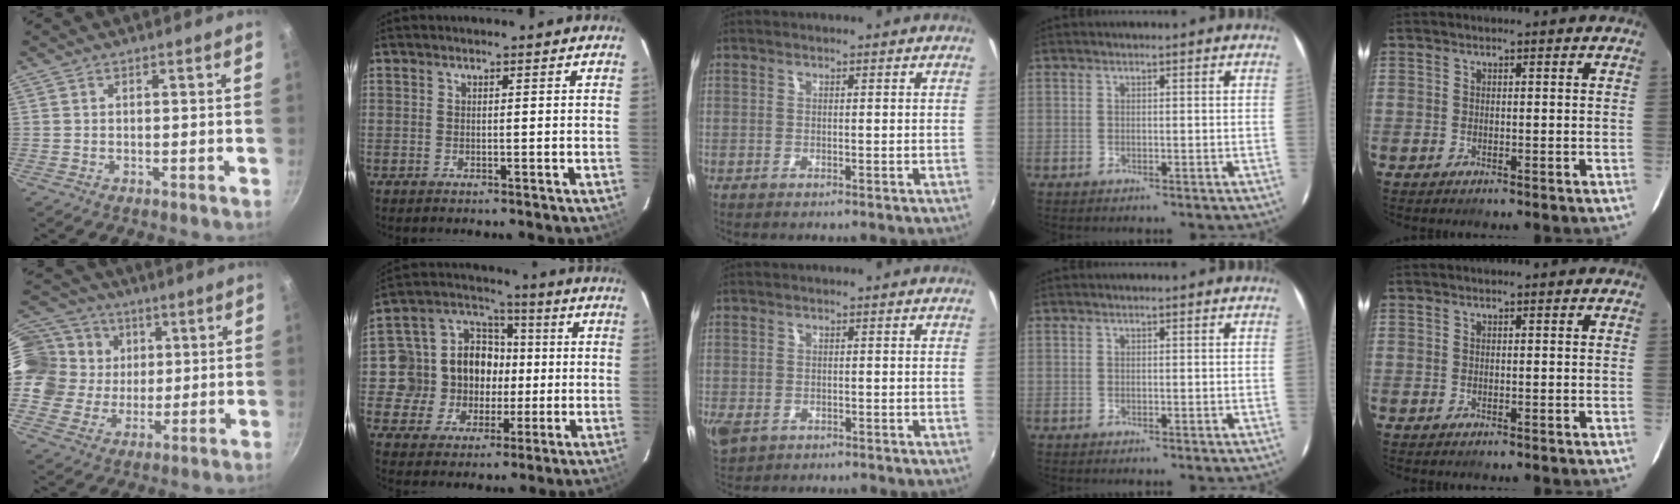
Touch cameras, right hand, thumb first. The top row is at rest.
{"thumb": {"total": 19.2, "force": [4.3, 16.6, 8.5], "torque": [-0.174, 0.013, 0.074]}, "index": {"total": 13.9, "force": [-0.7, 12.8, 5.2], "torque": [-0.125, 0.043, -0.011]}, "middle": {"total": 5.3, "force": [-2.3, 3.5, 3.4], "torque": [-0.074, -0.020, -0.036]}}